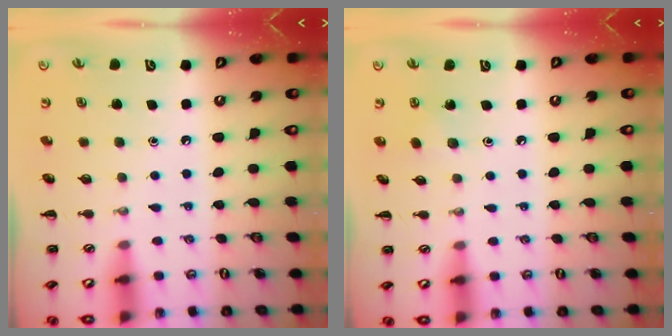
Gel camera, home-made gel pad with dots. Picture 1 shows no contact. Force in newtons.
{"total": 2.4, "press": 2.3, "slide": 0.8}